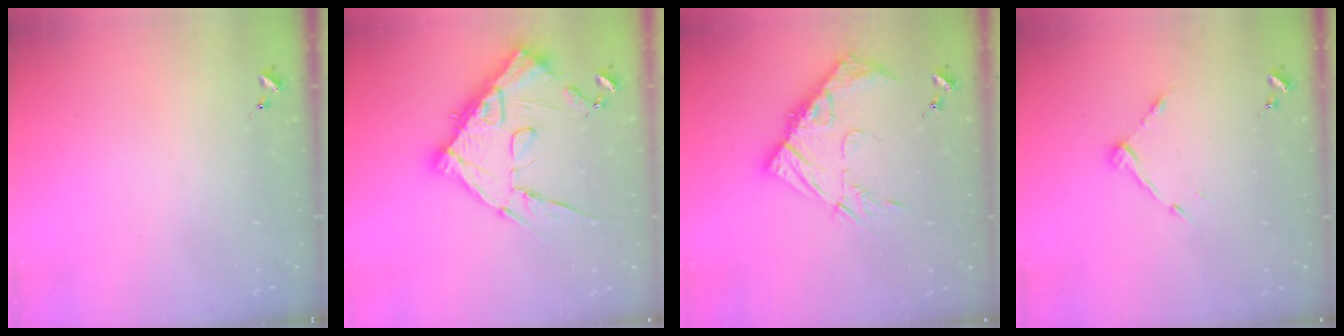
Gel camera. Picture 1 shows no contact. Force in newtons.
{"total": 17.2, "press": 17.2, "slide": 1.3}
{"total": 13.4, "press": 13.4, "slide": 1.0}
{"total": 6.9, "press": 6.9, "slide": 0.3}